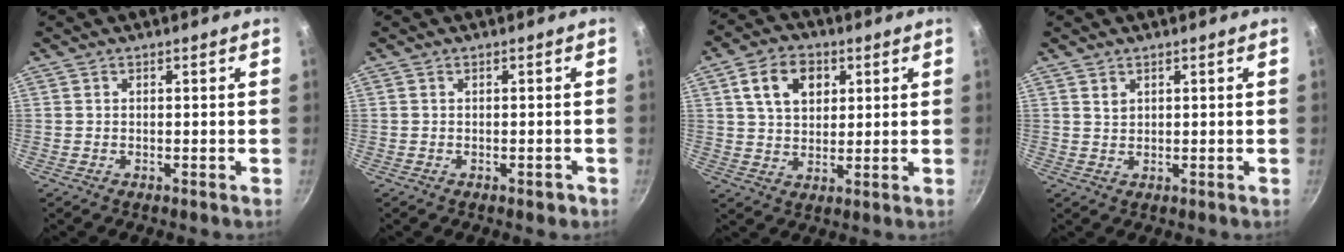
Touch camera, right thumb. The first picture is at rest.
{"total": 1.3, "force": [-0.7, 0.7, 0.8], "torque": [-0.003, 0.009, -0.004]}
{"total": 10.8, "force": [3.8, 7.6, 6.6], "torque": [-0.092, -0.001, 0.061]}
{"total": 1.5, "force": [0.9, 1.0, 0.7], "torque": [-0.011, -0.001, 0.019]}